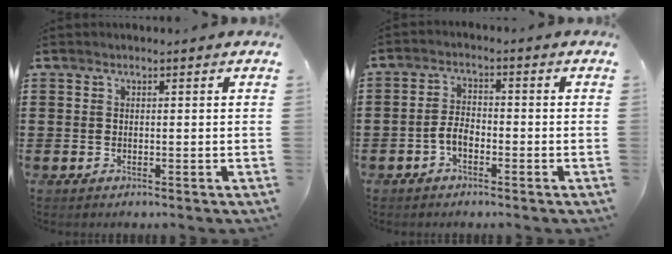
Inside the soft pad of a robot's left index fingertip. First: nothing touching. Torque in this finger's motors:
{"motor_torque": [0.83, 0.40, 0.45, 0.06]}